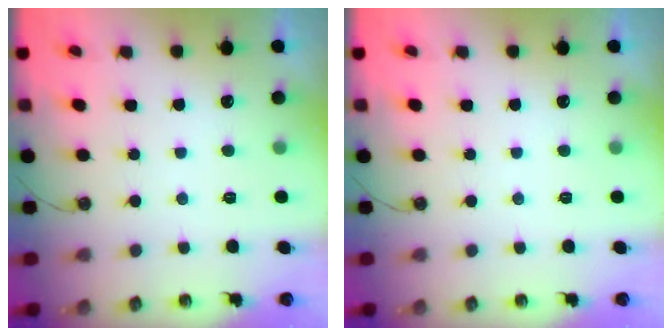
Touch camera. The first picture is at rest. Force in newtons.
{"total": 0.0}